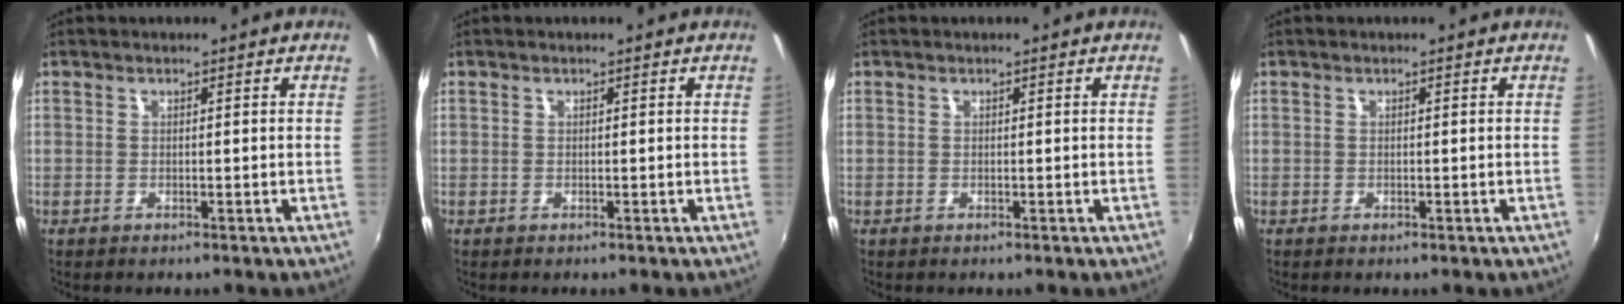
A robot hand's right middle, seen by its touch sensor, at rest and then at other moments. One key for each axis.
{"total": 0.0}
{"total": 0.0}
{"total": 0.0}